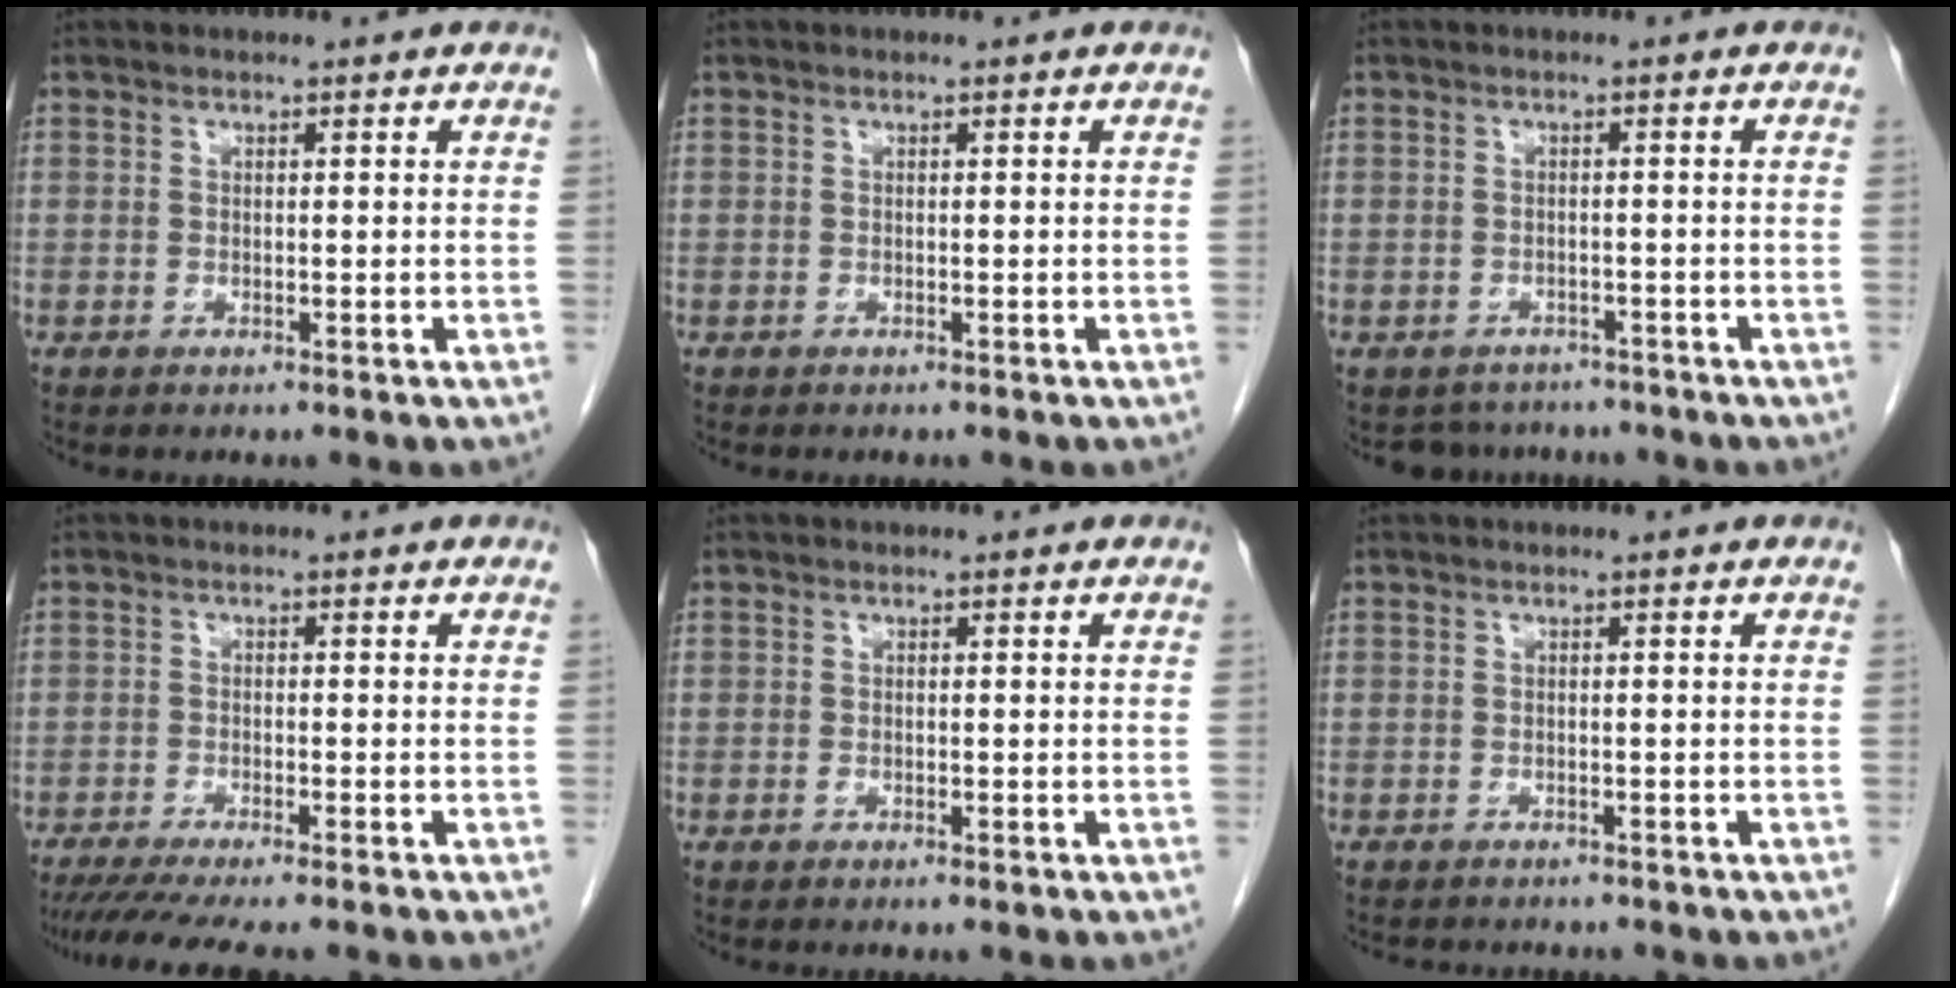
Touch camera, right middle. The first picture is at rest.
{"total": 0.0}
{"total": 4.4, "force": [-3.8, 2.1, -0.4], "torque": [0.008, 0.007, -0.052]}
{"total": 9.4, "force": [-8.0, 0.3, 4.8], "torque": [-0.062, -0.020, -0.125]}
{"total": 0.7, "force": [-0.5, 0.2, 0.5], "torque": [-0.010, 0.000, -0.006]}
{"total": 4.4, "force": [-4.0, 1.5, 1.1], "torque": [-0.014, -0.002, -0.050]}